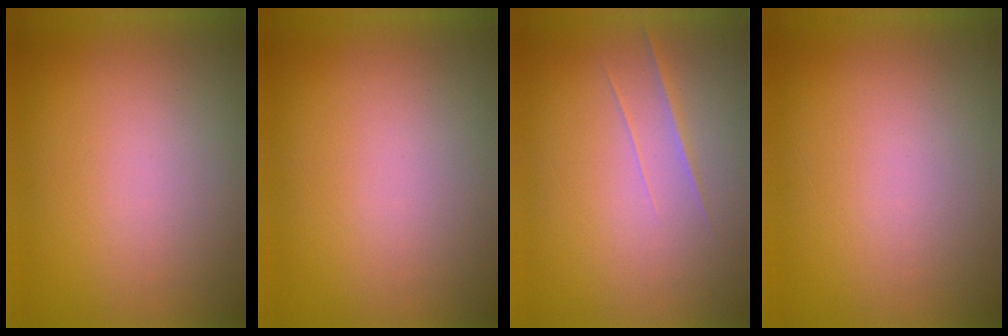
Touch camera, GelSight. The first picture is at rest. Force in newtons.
{"total": 1.1}
{"total": 1.9}
{"total": 0.0}